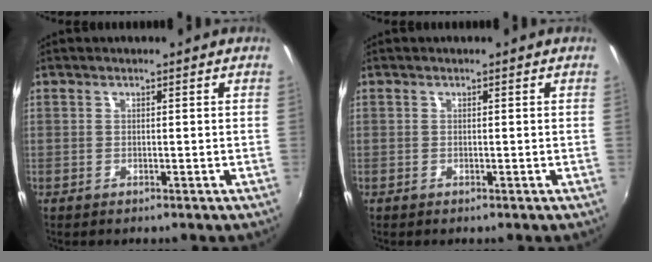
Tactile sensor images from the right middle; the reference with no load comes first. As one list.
[{"total": 0.0}]